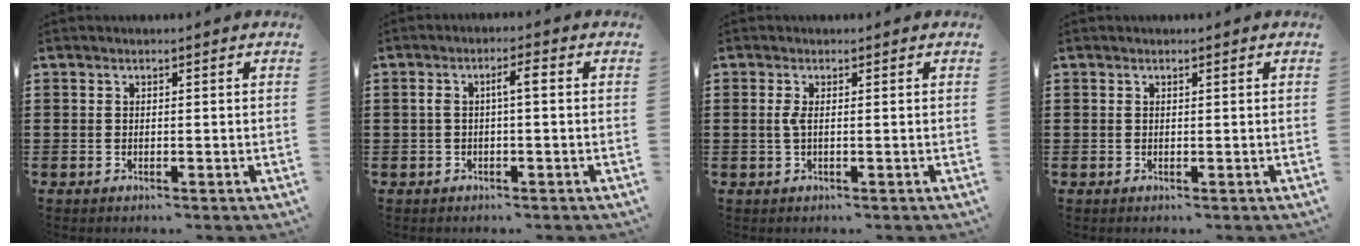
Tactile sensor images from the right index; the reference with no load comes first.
{"total": 2.8, "force": [0.0, 0.5, 2.8], "torque": [-0.054, 0.007, -0.004]}
{"total": 1.6, "force": [-0.1, 0.2, 1.6], "torque": [-0.033, -0.002, -0.002]}
{"total": 0.0}